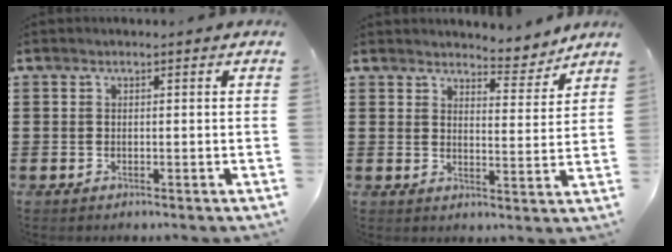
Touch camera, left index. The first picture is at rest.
{"total": 4.6, "force": [4.5, 0.6, 1.0], "torque": [-0.022, -0.026, 0.077]}